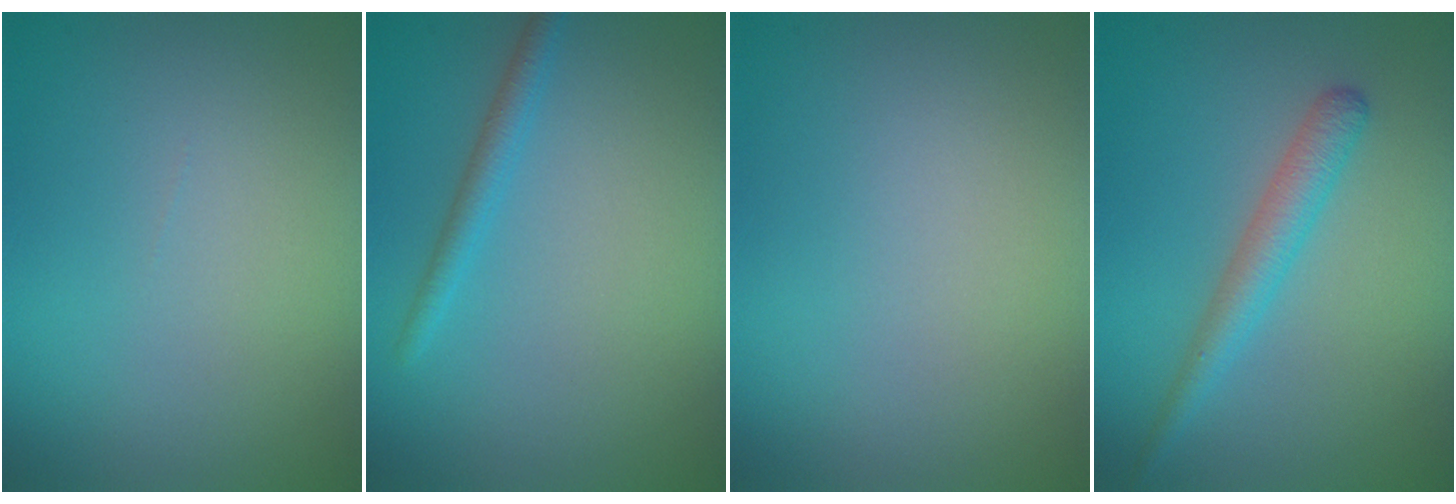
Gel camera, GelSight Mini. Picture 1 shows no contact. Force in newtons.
{"total": 1.8, "press": 1.8, "slide": 0.1}
{"total": 0.0}
{"total": 2.7, "press": 2.7, "slide": 0.0}